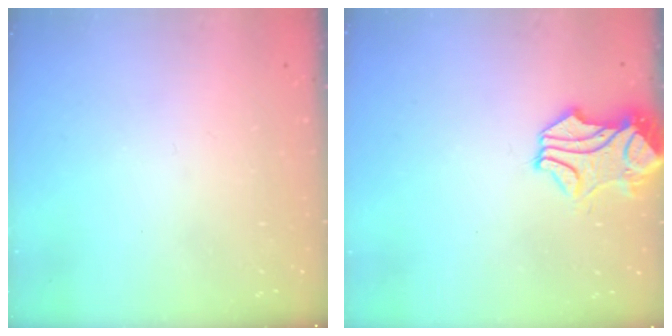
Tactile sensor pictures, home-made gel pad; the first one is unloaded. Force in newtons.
{"total": 1.5, "press": 1.0, "slide": 1.2}